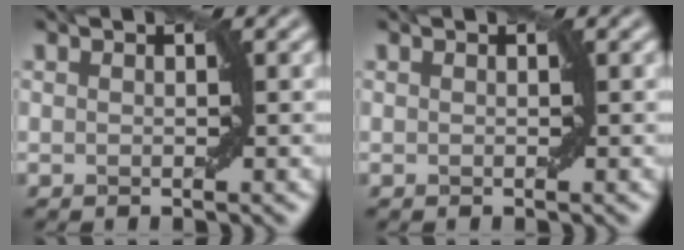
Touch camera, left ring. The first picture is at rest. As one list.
[{"total": 0.0}]